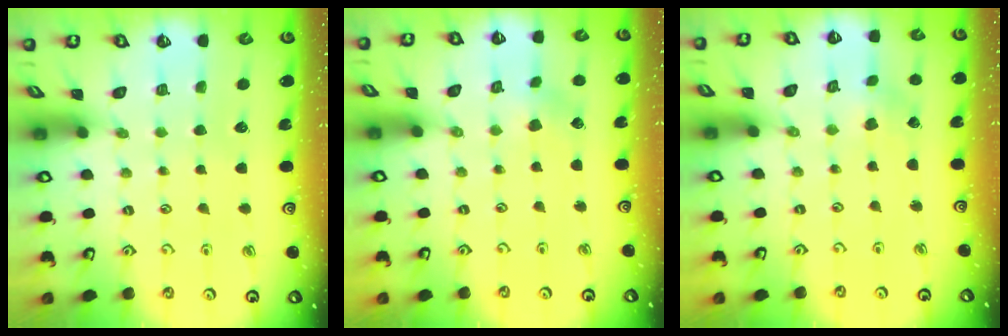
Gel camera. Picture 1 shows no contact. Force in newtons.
{"total": 2.2, "press": 2.2, "slide": 0.3}
{"total": 0.0}